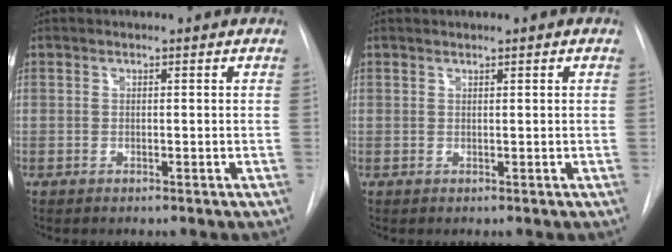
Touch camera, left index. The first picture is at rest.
{"total": 0.6, "force": [0.4, -0.1, 0.4], "torque": [-0.005, 0.007, 0.009]}